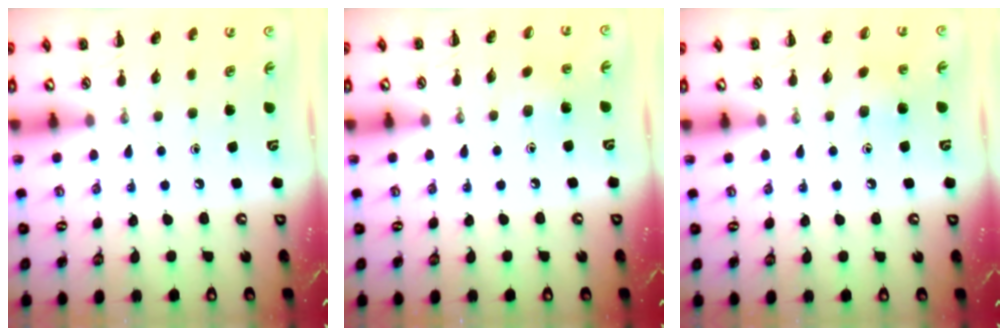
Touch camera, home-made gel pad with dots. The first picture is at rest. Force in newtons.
{"total": 4.3, "press": 4.2, "slide": 1.2}
{"total": 6.0, "press": 5.5, "slide": 2.3}